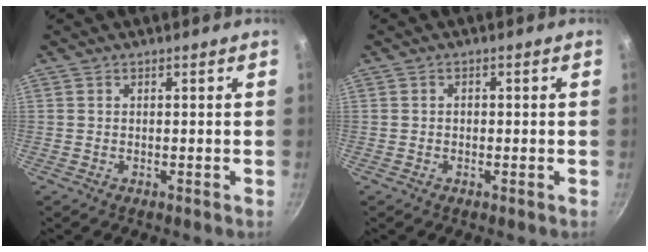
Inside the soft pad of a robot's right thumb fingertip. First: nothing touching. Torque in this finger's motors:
{"motor_torque": [-0.10, -0.35, -0.01, 0.20, -0.02]}